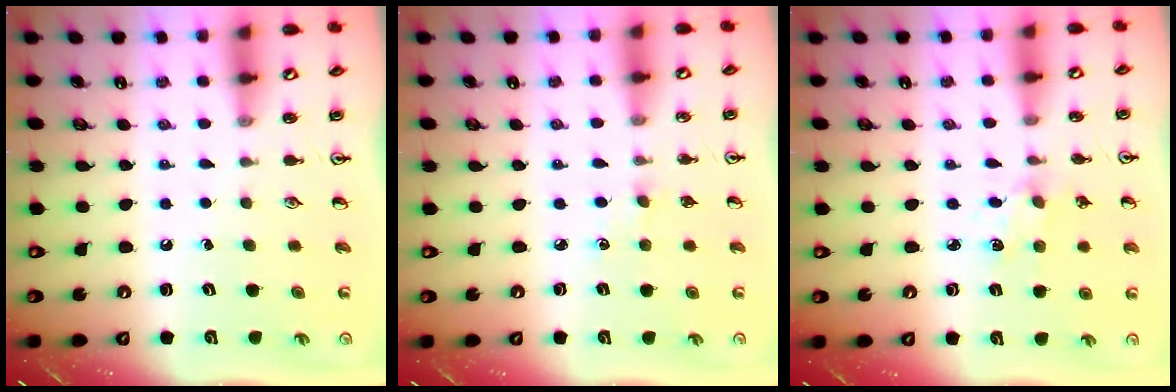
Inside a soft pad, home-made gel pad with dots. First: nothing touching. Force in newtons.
{"total": 2.0, "press": 2.0, "slide": 0.3}
{"total": 2.2, "press": 2.2, "slide": 0.2}